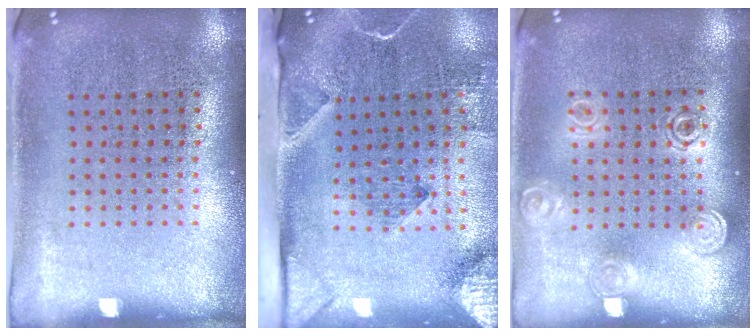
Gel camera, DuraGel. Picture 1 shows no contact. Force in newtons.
{"total": 3.1, "press": 2.2, "slide": 2.2}
{"total": 1.4, "press": 1.2, "slide": 0.7}